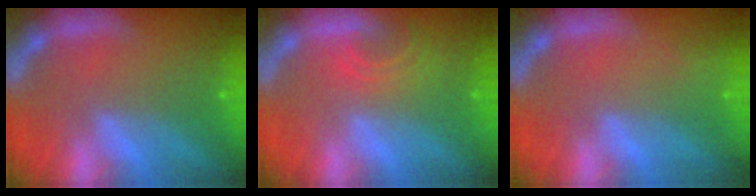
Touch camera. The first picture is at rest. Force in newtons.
{"total": 2.9}
{"total": 0.9}